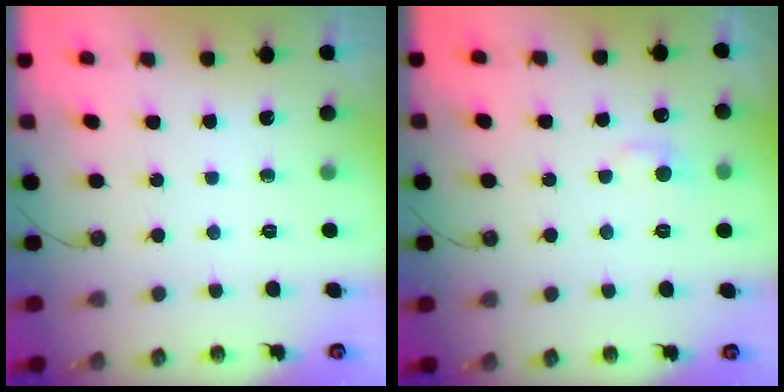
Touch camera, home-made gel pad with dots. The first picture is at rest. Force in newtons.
{"total": 1.0, "press": 0.7, "slide": 0.8}